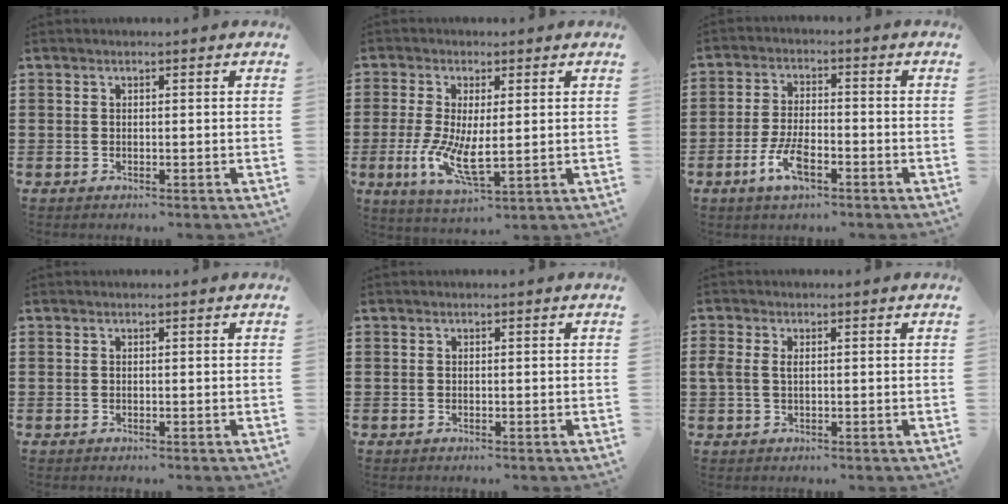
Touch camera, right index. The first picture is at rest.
{"total": 7.7, "force": [-0.5, 2.9, 7.1], "torque": [-0.143, -0.012, -0.007]}
{"total": 6.1, "force": [-3.0, 2.5, 4.7], "torque": [-0.111, -0.002, -0.060]}
{"total": 0.0}
{"total": 0.0}
{"total": 1.9, "force": [0.3, 1.3, 1.4], "torque": [-0.039, 0.005, 0.002]}